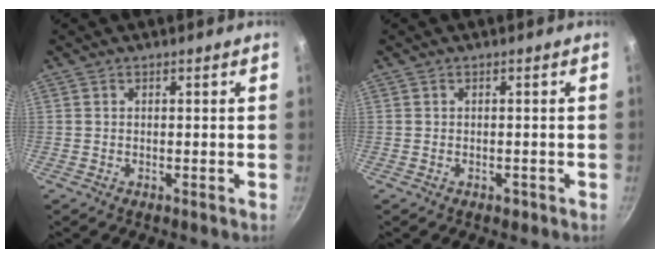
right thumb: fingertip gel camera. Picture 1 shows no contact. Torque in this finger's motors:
{"motor_torque": [0.19, 0.18, 0.40, -0.32, -0.02]}